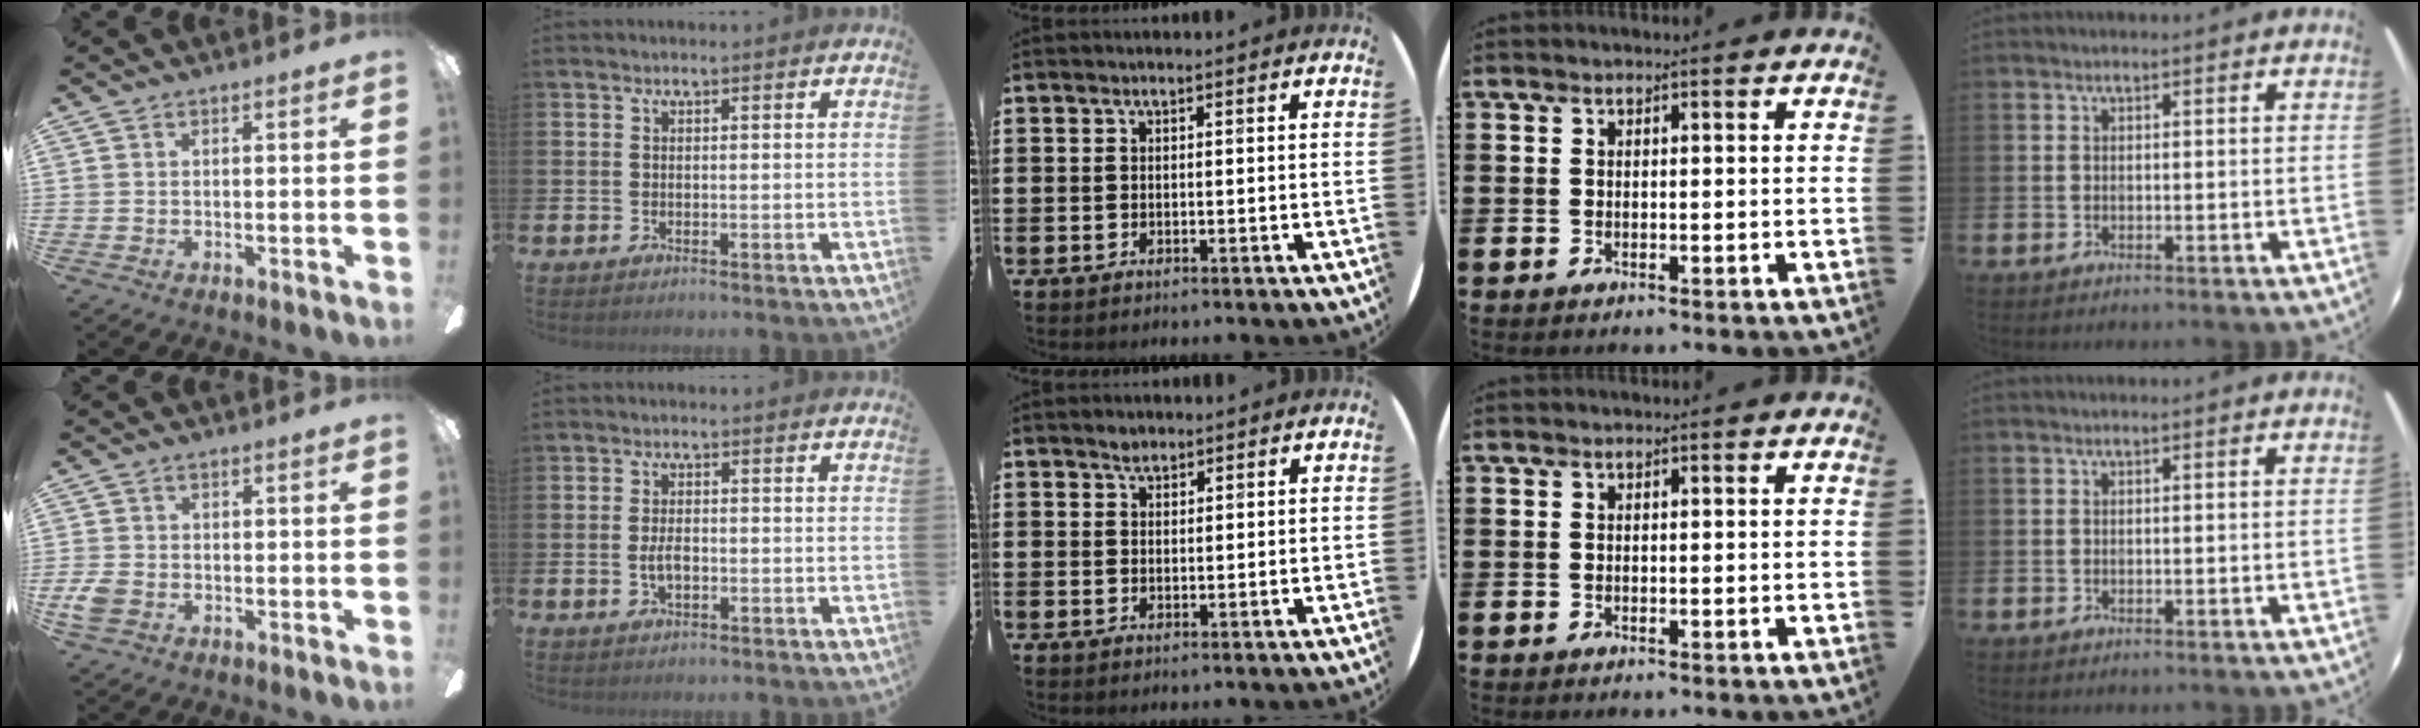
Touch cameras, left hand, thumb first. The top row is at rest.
{"thumb": {"total": 3.8, "force": [-1.3, 2.5, 2.5], "torque": [-0.060, 0.002, -0.027]}, "index": {"total": 2.6, "force": [-0.4, 1.3, 2.2], "torque": [-0.029, -0.002, -0.010]}, "middle": {"total": 1.4, "force": [1.3, 0.6, 0.3], "torque": [0.002, 0.000, 0.022]}}